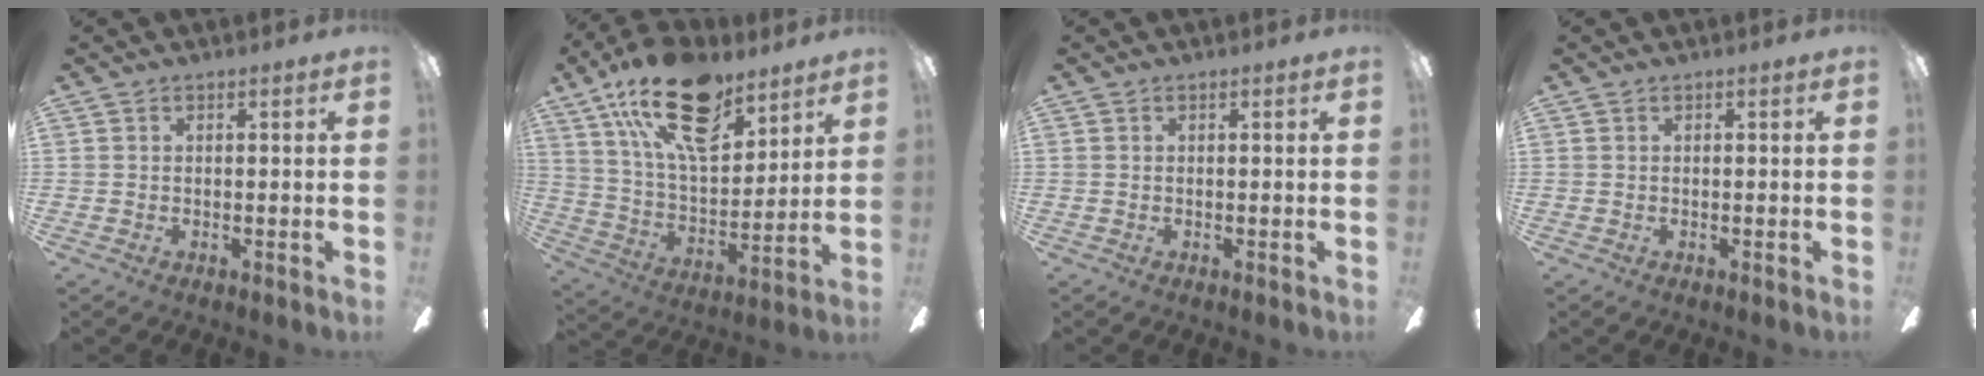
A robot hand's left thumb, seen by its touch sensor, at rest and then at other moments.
{"total": 22.6, "force": [13.7, 10.8, 14.4], "torque": [-0.259, -0.063, 0.243]}
{"total": 0.0}
{"total": 0.0}